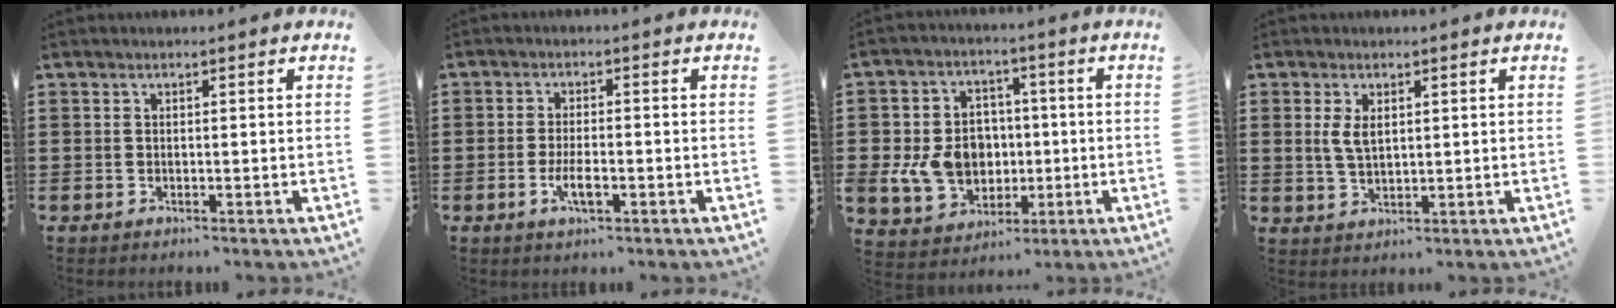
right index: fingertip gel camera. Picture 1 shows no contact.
{"total": 3.7, "force": [-1.5, 1.1, 3.3], "torque": [-0.068, -0.004, -0.029]}
{"total": 9.8, "force": [-1.1, 8.3, 5.2], "torque": [-0.115, 0.016, -0.017]}
{"total": 3.3, "force": [0.8, 1.6, 2.7], "torque": [-0.059, 0.005, 0.015]}